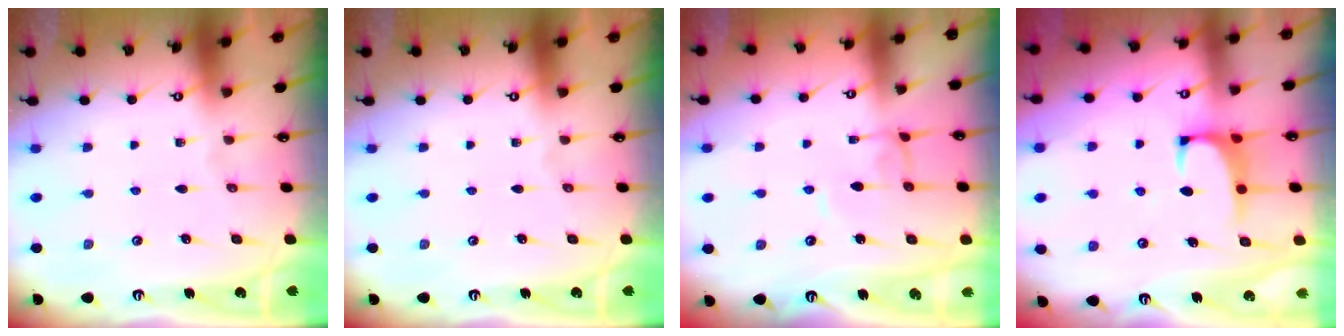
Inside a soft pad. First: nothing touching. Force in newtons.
{"total": 0.0}
{"total": 0.8, "press": 0.8, "slide": 0.2}
{"total": 0.9, "press": 0.6, "slide": 0.6}